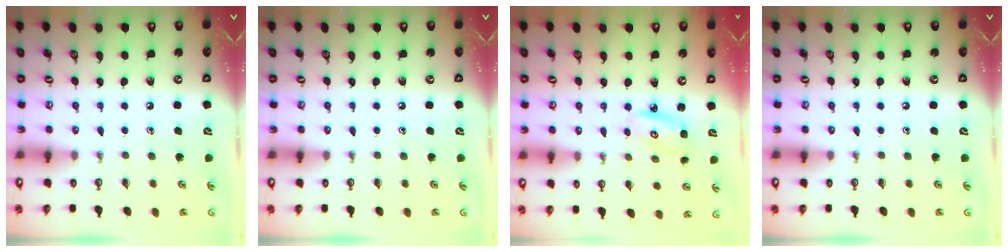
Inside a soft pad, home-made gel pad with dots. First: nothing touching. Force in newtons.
{"total": 0.0}
{"total": 4.3, "press": 4.3, "slide": 0.3}
{"total": 0.0}